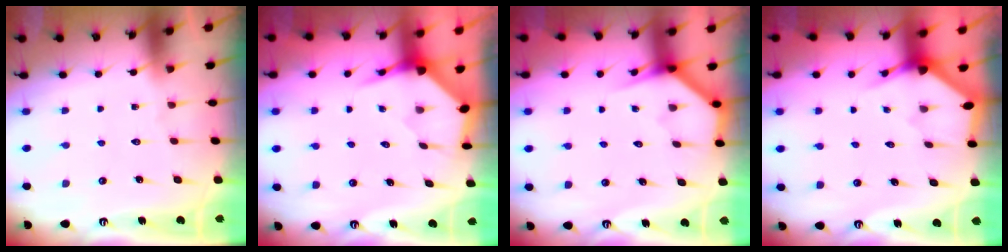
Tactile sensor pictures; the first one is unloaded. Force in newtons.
{"total": 3.9, "press": 3.8, "slide": 0.4}
{"total": 4.0, "press": 3.9, "slide": 0.3}
{"total": 2.7, "press": 2.7, "slide": 0.1}